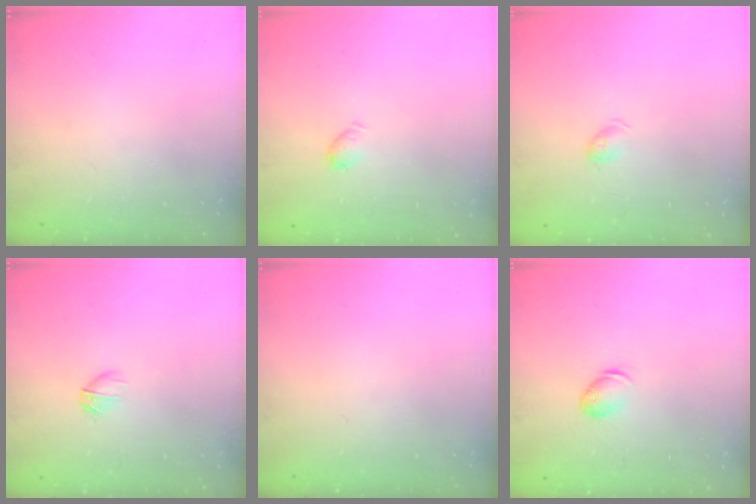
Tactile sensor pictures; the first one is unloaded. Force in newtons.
{"total": 3.4, "press": 3.3, "slide": 0.6}
{"total": 4.0, "press": 4.0, "slide": 0.6}
{"total": 3.7, "press": 3.6, "slide": 1.1}
{"total": 0.0}
{"total": 7.0, "press": 7.0, "slide": 1.0}